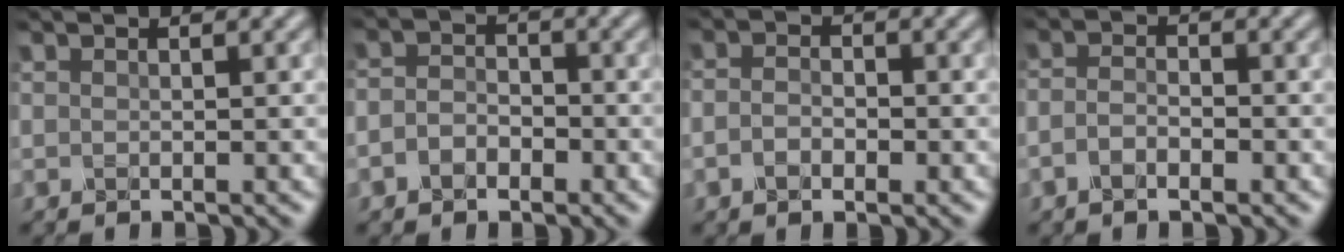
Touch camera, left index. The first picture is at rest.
{"total": 2.5, "force": [-1.2, 1.8, 1.3], "torque": [-0.024, 0.003, -0.030]}
{"total": 2.1, "force": [-0.7, 1.2, 1.5], "torque": [-0.030, 0.000, -0.018]}
{"total": 2.0, "force": [-1.0, 0.9, 1.5], "torque": [-0.029, 0.002, -0.024]}